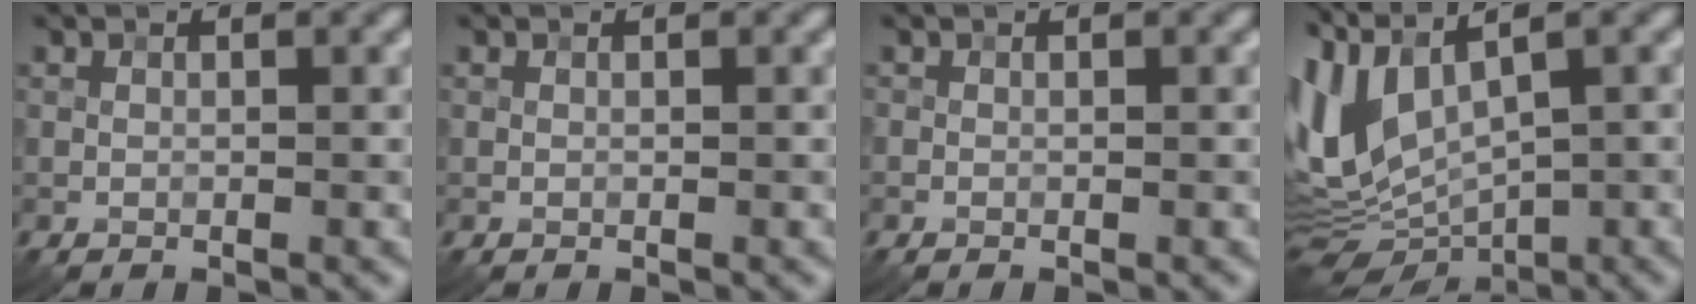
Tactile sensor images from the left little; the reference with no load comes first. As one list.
[{"total": 0.0}, {"total": 0.0}, {"total": 8.6, "force": [1.4, 4.0, 7.5], "torque": [-0.173, -0.009, 0.034]}]